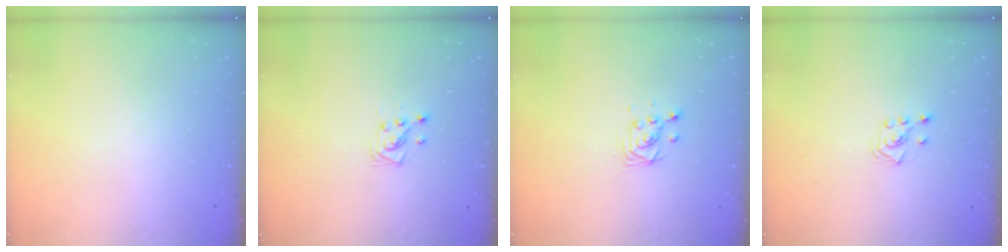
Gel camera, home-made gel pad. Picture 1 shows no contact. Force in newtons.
{"total": 3.3, "press": 3.2, "slide": 0.5}
{"total": 3.2, "press": 3.2, "slide": 0.6}
{"total": 3.6, "press": 3.5, "slide": 0.7}